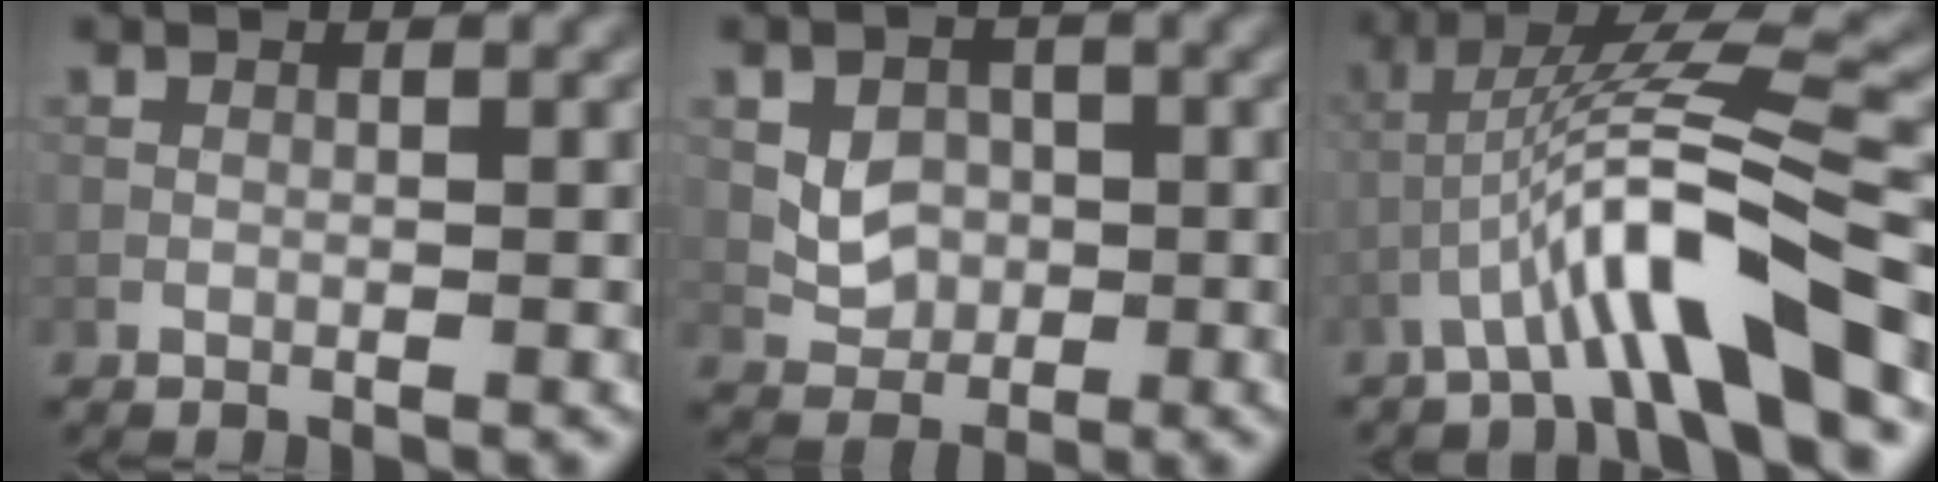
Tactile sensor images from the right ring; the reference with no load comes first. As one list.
[{"total": 2.7, "force": [0.2, 2.4, 1.2], "torque": [-0.022, -0.002, 0.012]}, {"total": 8.8, "force": [-4.0, 1.2, 7.8], "torque": [-0.140, 0.023, -0.062]}]